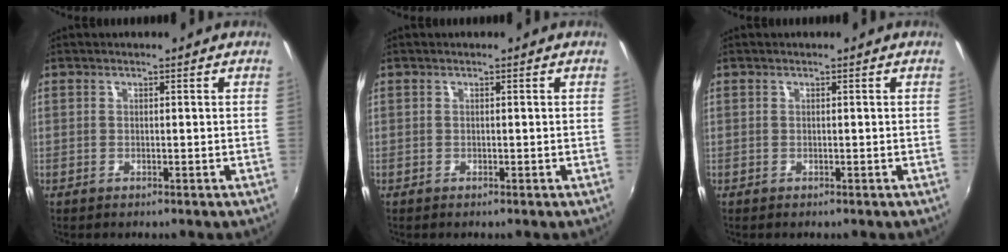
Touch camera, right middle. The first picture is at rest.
{"total": 0.0}
{"total": 0.6, "force": [0.5, -0.4, -0.1], "torque": [0.004, -0.003, 0.007]}